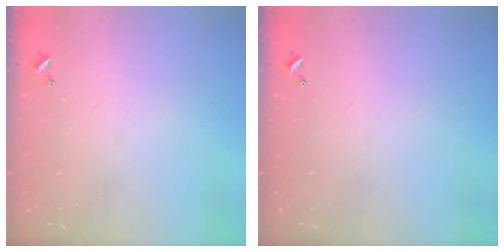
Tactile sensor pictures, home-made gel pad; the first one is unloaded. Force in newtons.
{"total": 0.0}